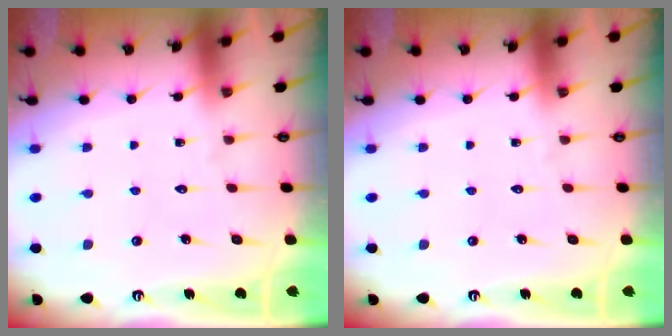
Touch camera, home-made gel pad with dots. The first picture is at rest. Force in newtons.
{"total": 0.0}